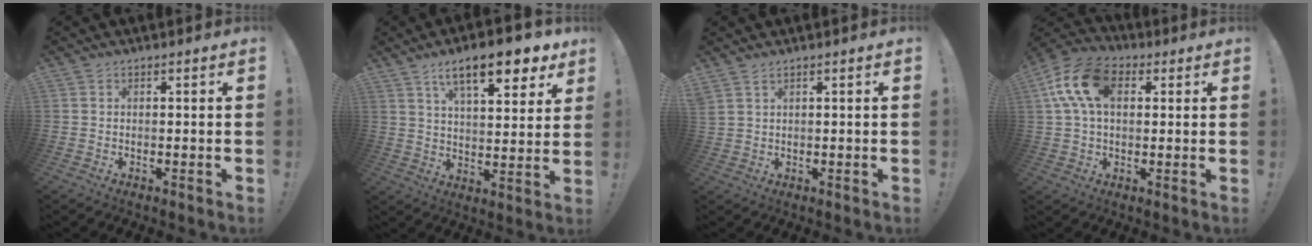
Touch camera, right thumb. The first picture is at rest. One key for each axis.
{"total": 15.3, "fx": 9.1, "fy": 4.7, "fz": 11.3, "tx": -0.172, "ty": -0.047, "tz": 0.146}
{"total": 1.8, "fx": 1.2, "fy": 0.3, "fz": 1.3, "tx": -0.031, "ty": -0.001, "tz": 0.024}
{"total": 16.0, "fx": 4.5, "fy": 10.1, "fz": 11.6, "tx": -0.212, "ty": 0.003, "tz": 0.083}